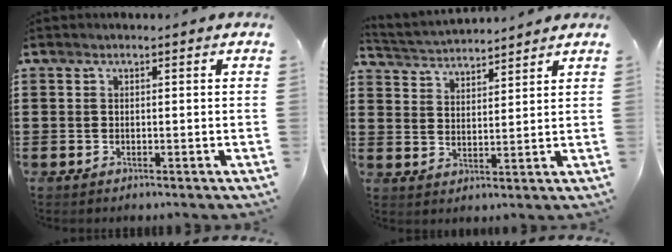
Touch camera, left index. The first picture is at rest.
{"total": 3.1, "force": [3.1, 0.2, 0.0], "torque": [-0.016, -0.016, 0.053]}